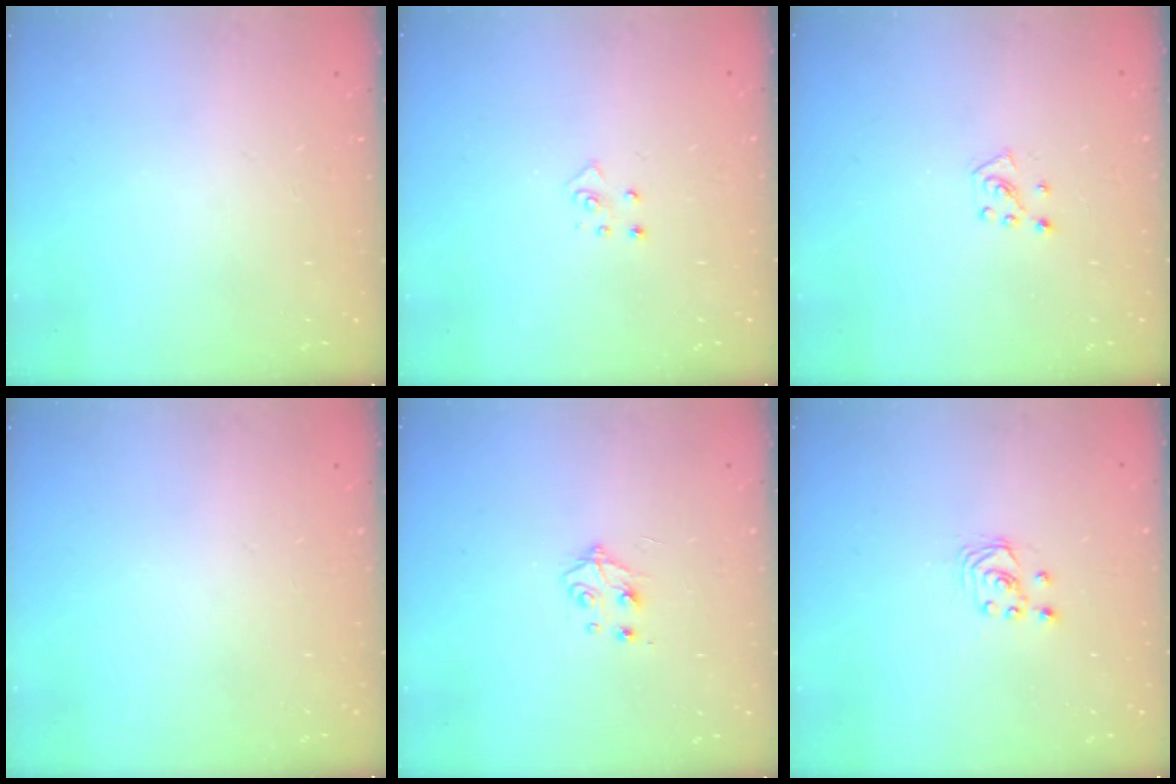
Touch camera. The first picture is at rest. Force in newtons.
{"total": 4.1, "press": 4.1, "slide": 0.4}
{"total": 5.2, "press": 5.2, "slide": 0.5}
{"total": 0.0}
{"total": 4.9, "press": 4.9, "slide": 0.7}
{"total": 2.1, "press": 2.1, "slide": 0.3}